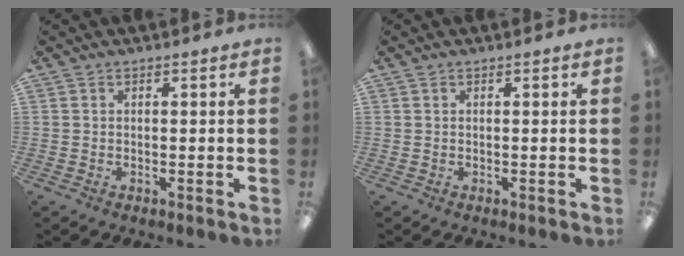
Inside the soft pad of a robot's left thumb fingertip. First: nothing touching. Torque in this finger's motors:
{"motor_torque": [0.00, 0.00, -0.28, 0.46, 0.00]}